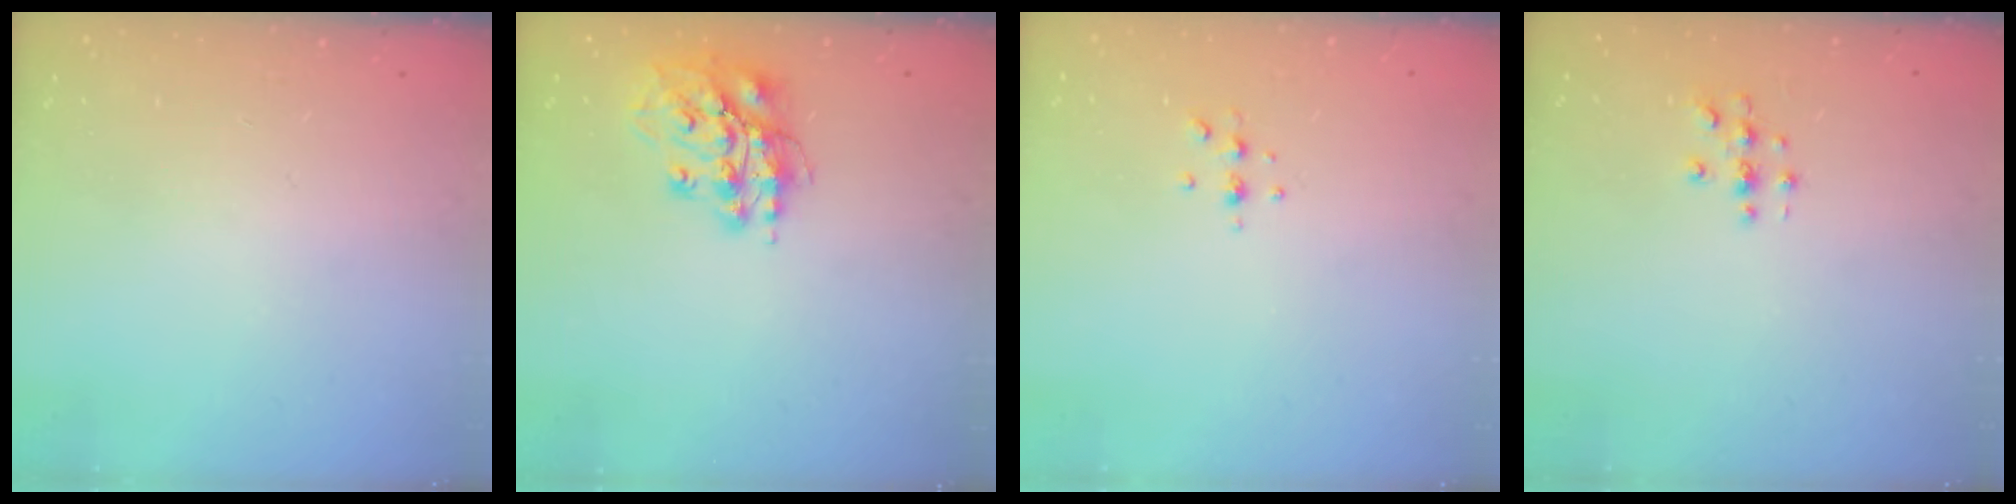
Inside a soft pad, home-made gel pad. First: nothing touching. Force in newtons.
{"total": 13.9, "press": 13.7, "slide": 2.0}
{"total": 4.4, "press": 4.3, "slide": 0.6}
{"total": 2.7, "press": 2.7, "slide": 0.3}